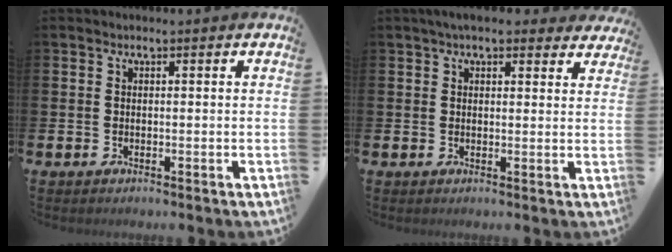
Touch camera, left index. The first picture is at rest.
{"total": 4.1, "force": [3.5, 1.3, 1.6], "torque": [-0.026, -0.009, 0.062]}